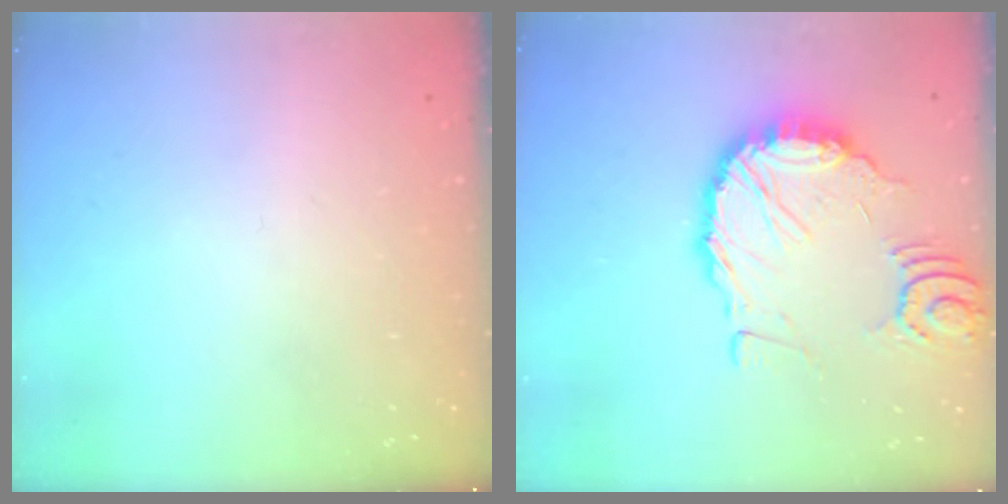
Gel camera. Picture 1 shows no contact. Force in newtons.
{"total": 14.6, "press": 14.5, "slide": 1.9}